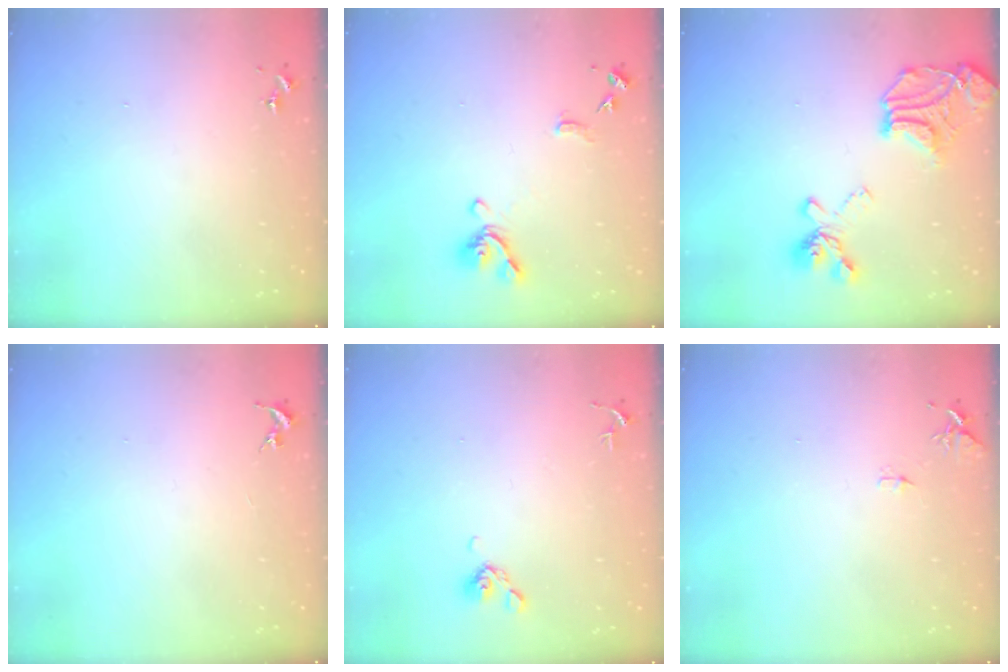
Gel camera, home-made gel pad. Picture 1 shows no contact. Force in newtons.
{"total": 11.0, "press": 10.9, "slide": 1.2}
{"total": 21.1, "press": 21.0, "slide": 2.5}
{"total": 0.0}
{"total": 6.5, "press": 6.0, "slide": 2.5}
{"total": 6.9, "press": 6.9, "slide": 0.8}